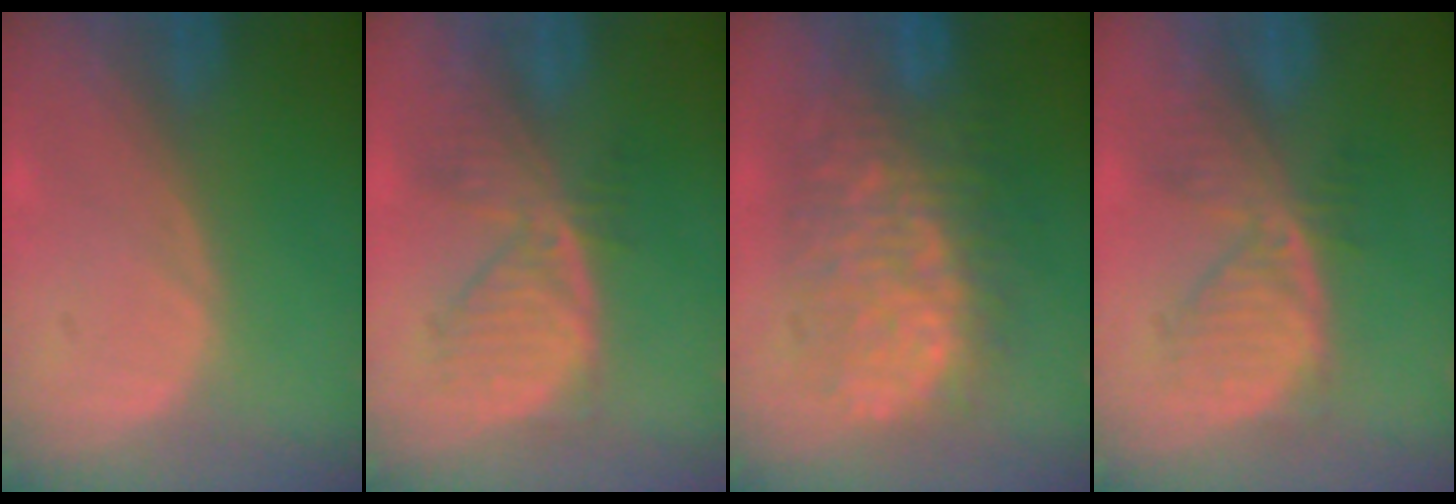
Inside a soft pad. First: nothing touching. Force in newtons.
{"total": 7.2, "press": 6.5, "slide": 3.1}
{"total": 11.6, "press": 11.6, "slide": 1.3}
{"total": 6.8, "press": 6.3, "slide": 2.6}